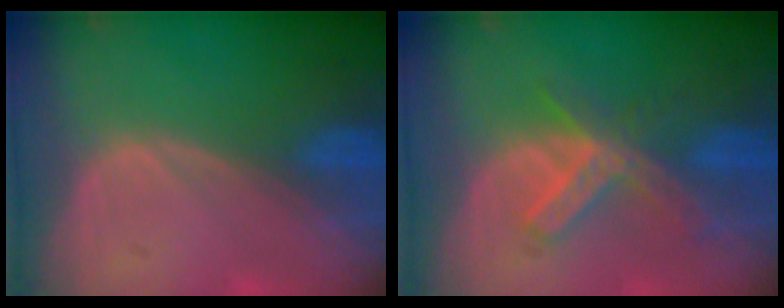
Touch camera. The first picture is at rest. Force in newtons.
{"total": 6.5, "press": 5.9, "slide": 2.8}